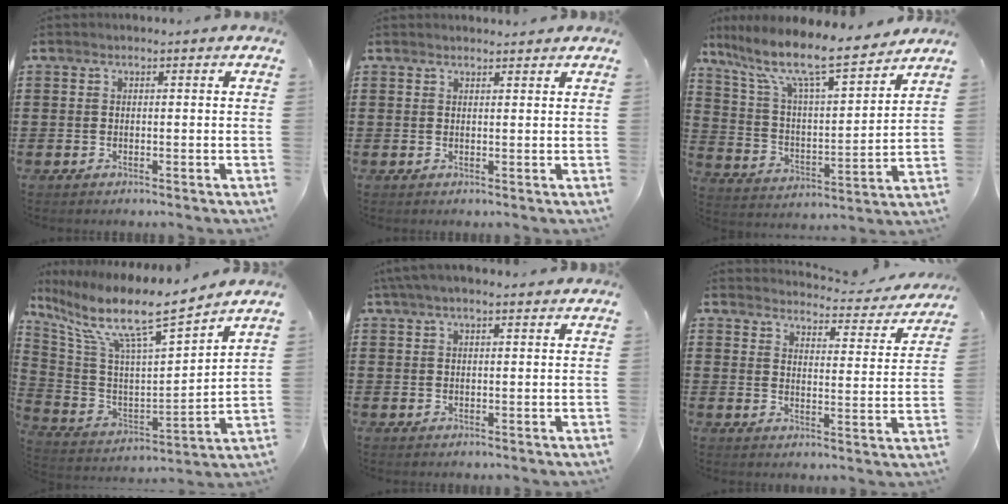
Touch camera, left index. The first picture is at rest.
{"total": 1.3, "force": [1.2, 0.1, 0.2], "torque": [-0.005, 0.000, 0.024]}
{"total": 10.7, "force": [8.5, 1.7, 6.4], "torque": [-0.157, -0.054, 0.140]}
{"total": 10.3, "force": [7.7, 1.2, 6.8], "torque": [-0.161, -0.056, 0.122]}
{"total": 3.3, "force": [2.4, 0.7, 2.2], "torque": [-0.047, 0.007, 0.045]}
{"total": 3.5, "force": [3.4, 0.0, 0.6], "torque": [-0.025, -0.035, 0.052]}